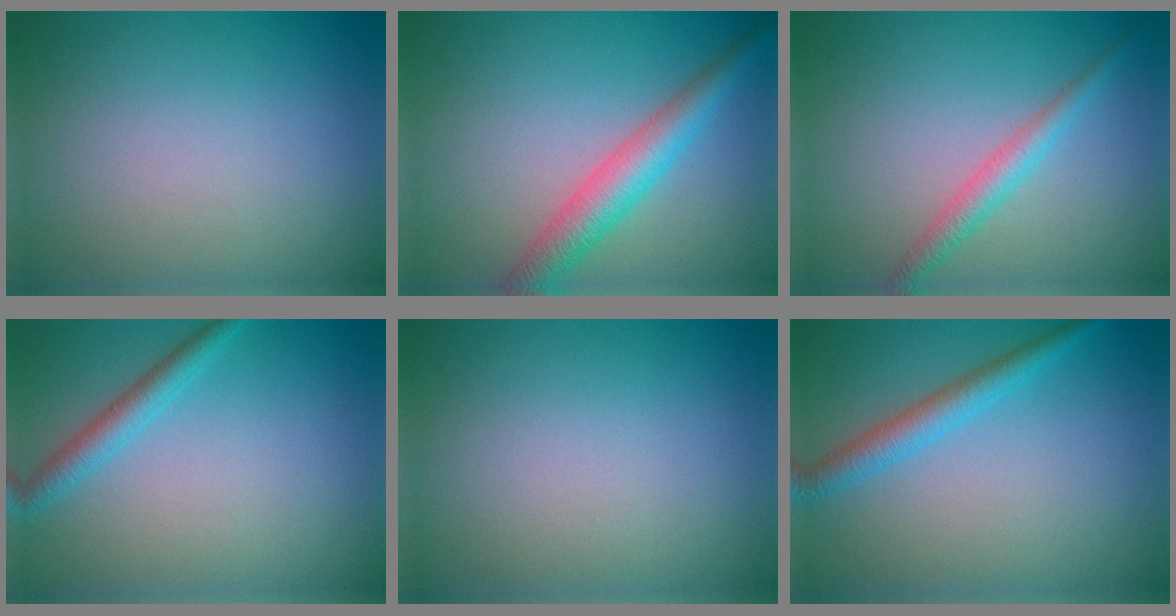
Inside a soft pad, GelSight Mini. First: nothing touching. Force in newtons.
{"total": 4.4, "press": 4.4, "slide": 0.2}
{"total": 2.3, "press": 2.3, "slide": 0.1}
{"total": 2.2, "press": 2.2, "slide": 0.1}
{"total": 0.0}
{"total": 2.8, "press": 2.8, "slide": 0.0}